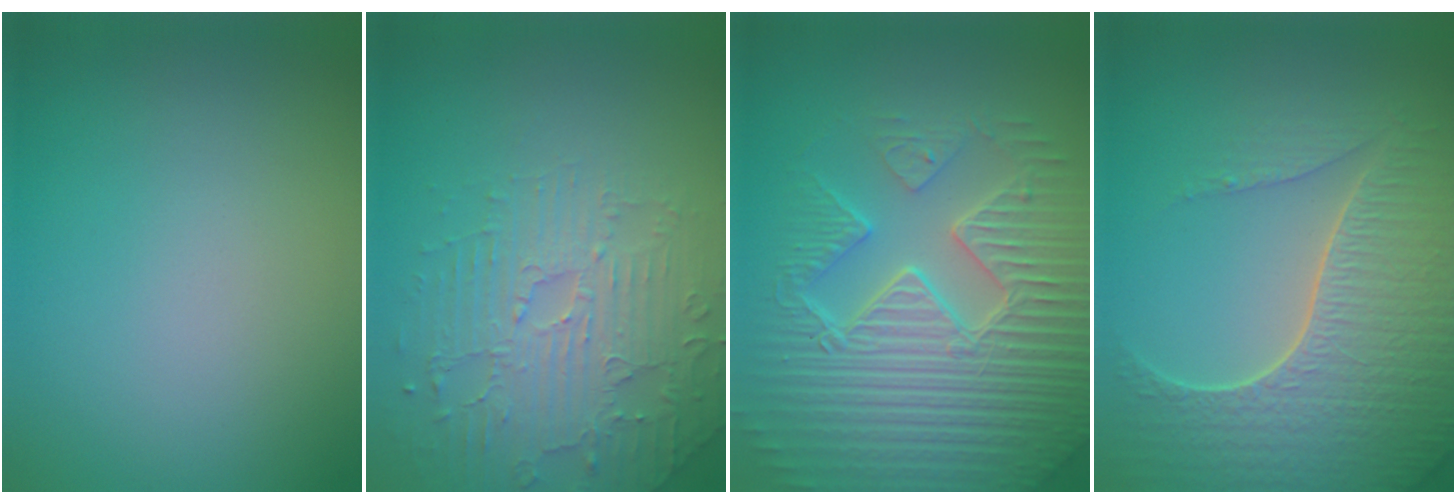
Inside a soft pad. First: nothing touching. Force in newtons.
{"total": 4.6, "press": 3.7, "slide": 2.7}
{"total": 9.5, "press": 6.7, "slide": 6.8}
{"total": 7.5, "press": 5.6, "slide": 5.1}